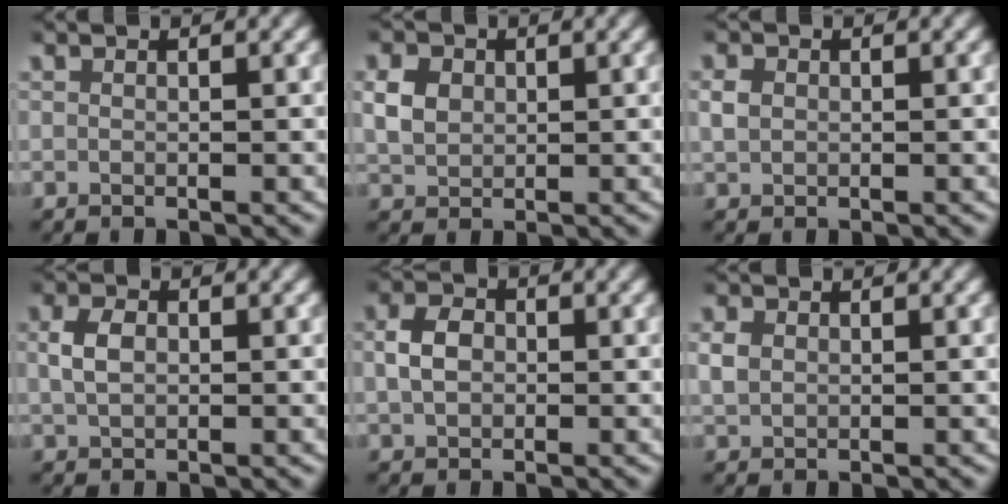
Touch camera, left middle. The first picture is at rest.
{"total": 3.4, "force": [0.6, 2.9, 1.7], "torque": [-0.035, -0.004, 0.020]}
{"total": 1.4, "force": [0.1, 1.2, 0.7], "torque": [-0.022, 0.001, 0.006]}
{"total": 2.3, "force": [0.2, 1.6, 1.6], "torque": [-0.037, 0.003, 0.006]}
{"total": 3.0, "force": [0.0, 2.3, 1.9], "torque": [-0.039, 0.001, 0.000]}
{"total": 1.8, "force": [0.3, 1.5, 0.9], "torque": [-0.027, 0.000, 0.011]}